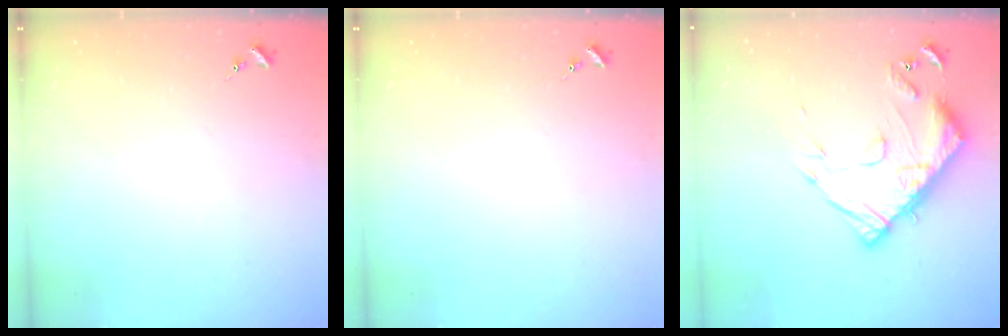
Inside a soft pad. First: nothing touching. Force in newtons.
{"total": 0.0}
{"total": 16.6, "press": 16.6, "slide": 1.4}